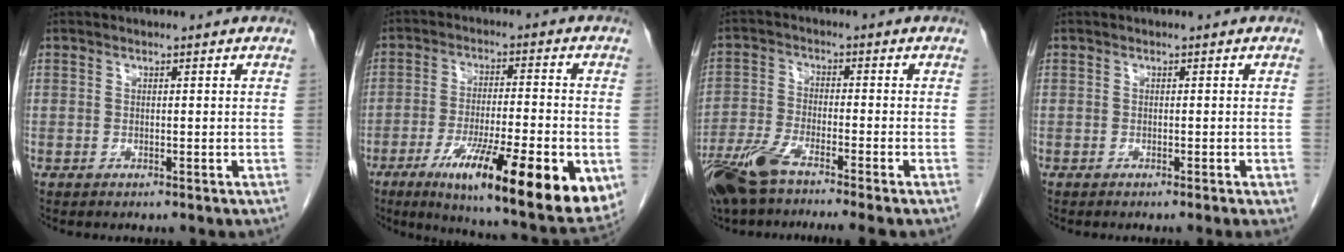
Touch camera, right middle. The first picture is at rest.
{"total": 21.8, "force": [-8.7, 3.3, 19.7], "torque": [-0.247, -0.038, -0.126]}
{"total": 9.5, "force": [-7.1, 0.5, 6.3], "torque": [-0.125, -0.023, -0.131]}
{"total": 2.0, "force": [-1.0, 0.2, 1.8], "torque": [-0.019, -0.005, -0.011]}